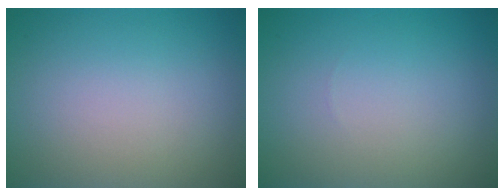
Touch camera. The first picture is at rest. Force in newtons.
{"total": 0.0}